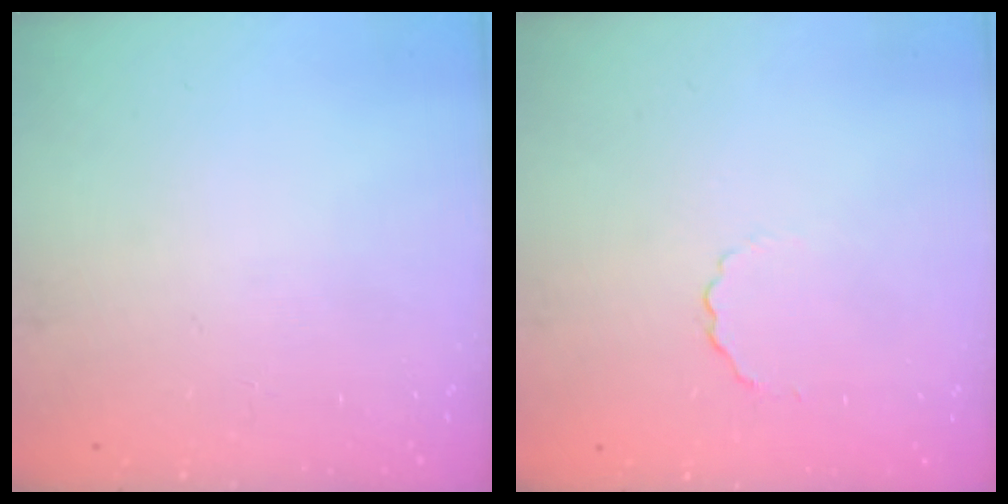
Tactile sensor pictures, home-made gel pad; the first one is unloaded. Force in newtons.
{"total": 2.2, "press": 2.1, "slide": 0.8}